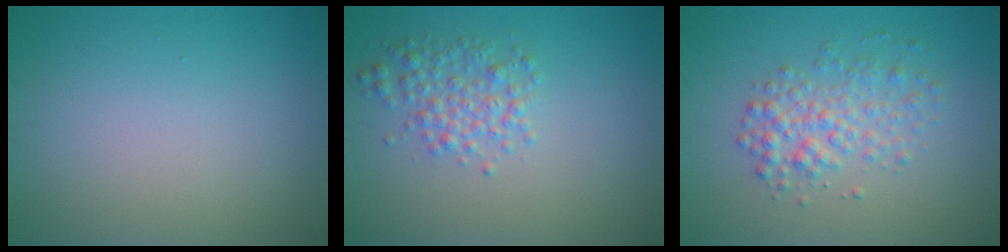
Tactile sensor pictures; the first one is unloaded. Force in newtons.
{"total": 2.6, "press": 2.6, "slide": 0.0}
{"total": 3.2, "press": 3.2, "slide": 0.1}